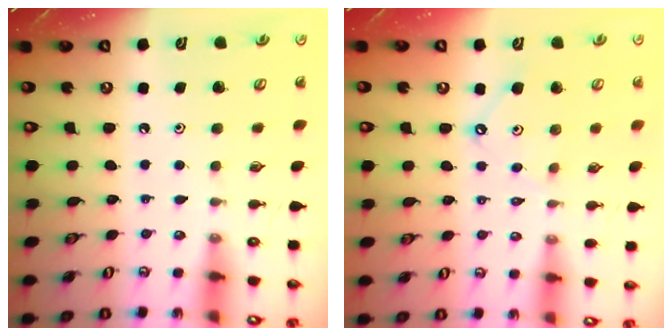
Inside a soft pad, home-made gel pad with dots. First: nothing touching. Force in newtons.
{"total": 5.2, "press": 5.1, "slide": 0.6}